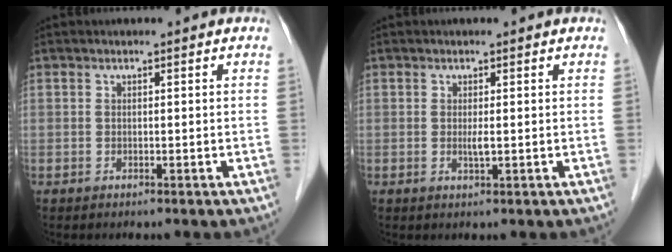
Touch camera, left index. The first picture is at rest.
{"total": 1.2, "force": [-0.2, 0.0, 1.2], "torque": [-0.027, -0.006, -0.002]}